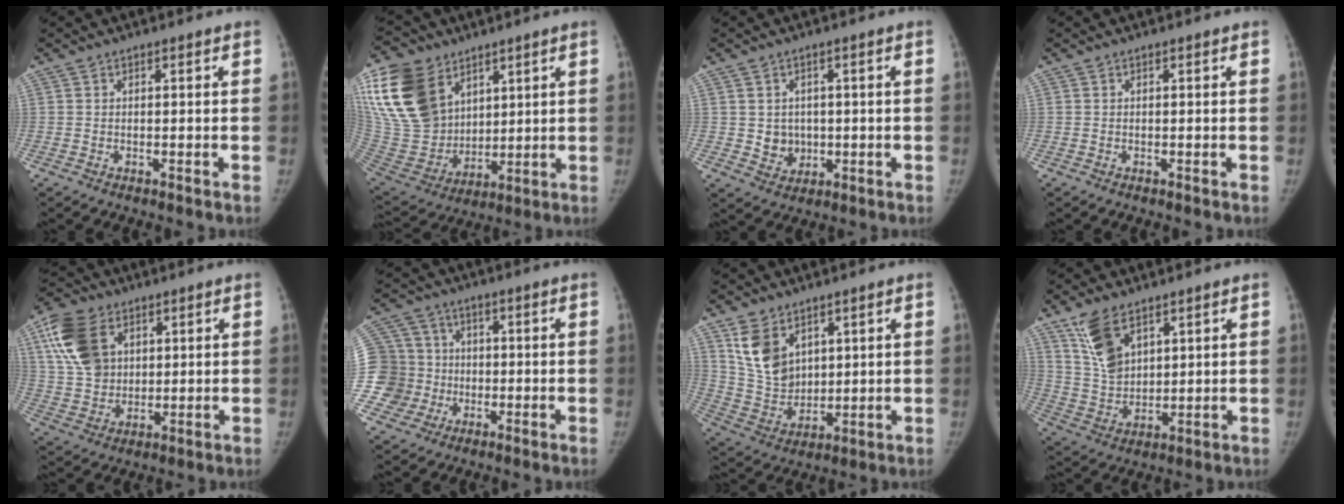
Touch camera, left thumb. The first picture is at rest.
{"total": 24.7, "force": [11.4, 16.9, 13.9], "torque": [-0.299, -0.015, 0.233]}
{"total": 4.4, "force": [0.0, 4.0, 1.8], "torque": [-0.005, -0.008, 0.009]}
{"total": 0.0}
{"total": 14.5, "force": [5.8, 10.3, 8.5], "torque": [-0.150, -0.008, 0.112]}
{"total": 12.5, "force": [-1.3, 12.3, 2.0], "torque": [-0.019, 0.035, -0.017]}
{"total": 11.3, "force": [5.8, 7.6, 5.9], "torque": [-0.087, -0.030, 0.132]}
{"total": 10.2, "force": [6.1, 5.5, 6.0], "torque": [-0.101, -0.033, 0.132]}